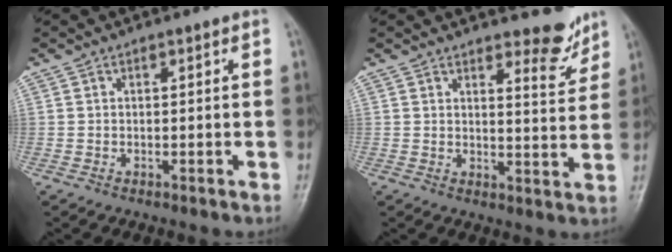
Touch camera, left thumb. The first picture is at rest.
{"total": 6.0, "force": [5.0, 2.0, 2.7], "torque": [-0.014, -0.045, 0.069]}